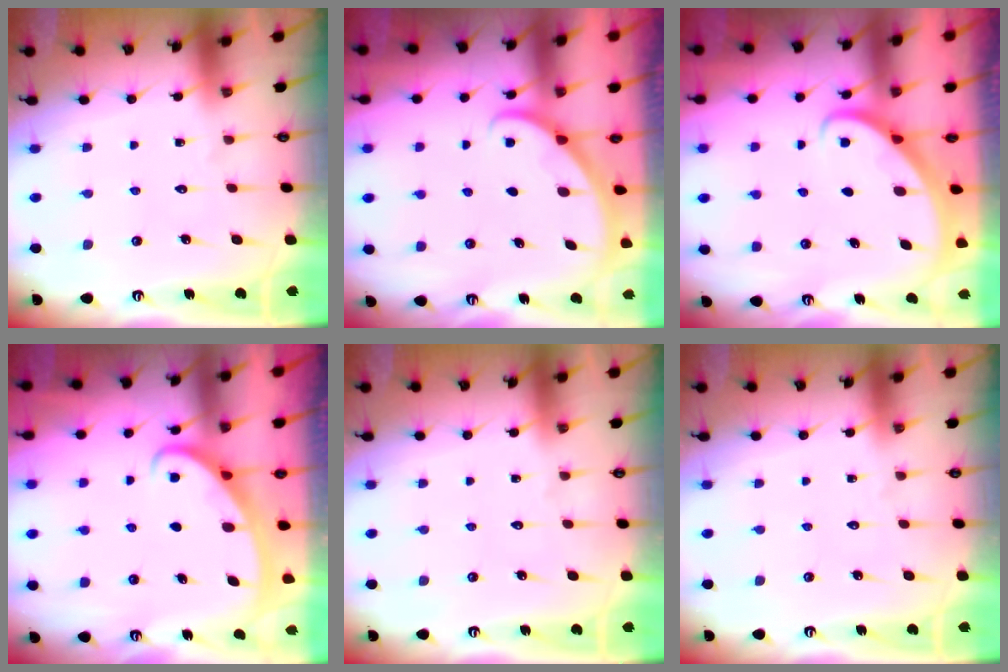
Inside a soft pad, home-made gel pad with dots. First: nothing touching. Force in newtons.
{"total": 3.3, "press": 3.3, "slide": 0.3}
{"total": 2.7, "press": 2.7, "slide": 0.1}
{"total": 2.6, "press": 2.6, "slide": 0.3}
{"total": 0.0}
{"total": 0.0}